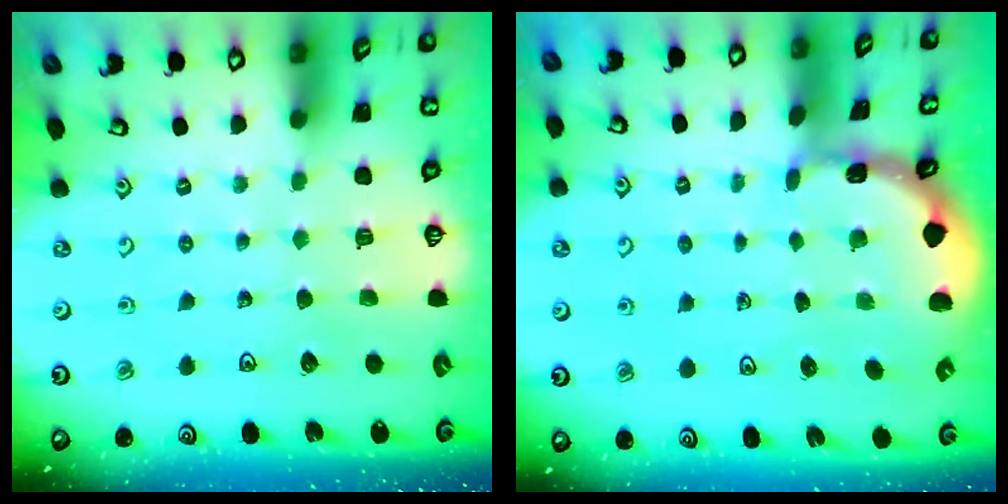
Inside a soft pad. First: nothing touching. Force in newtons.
{"total": 1.0, "press": 1.0, "slide": 0.2}